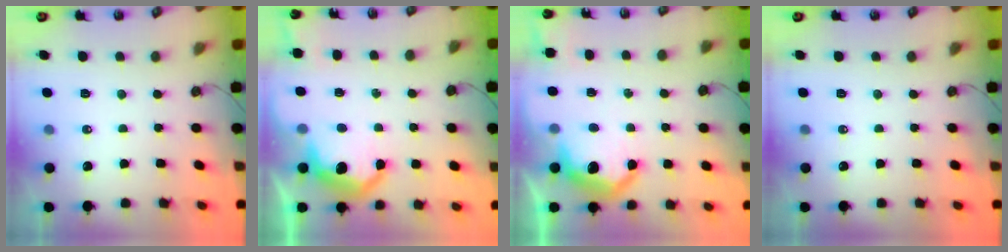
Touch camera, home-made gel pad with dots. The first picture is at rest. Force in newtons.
{"total": 11.5, "press": 11.4, "slide": 1.1}
{"total": 12.2, "press": 12.2, "slide": 1.1}
{"total": 0.0}